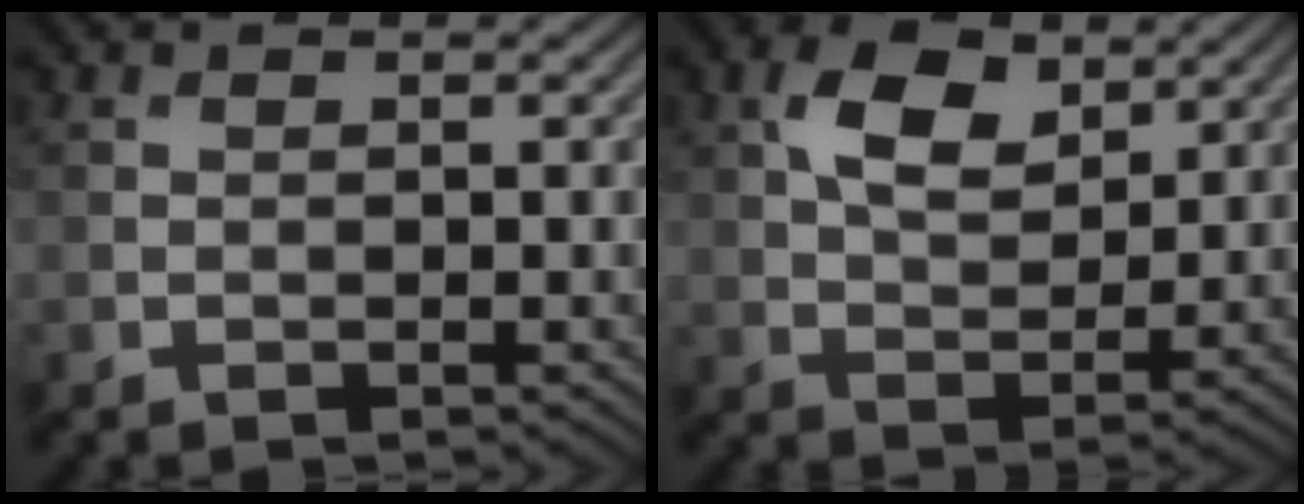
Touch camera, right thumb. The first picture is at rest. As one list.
[{"total": 6.6, "force": [3.1, 4.0, 4.2], "torque": [-0.079, -0.002, 0.058]}]